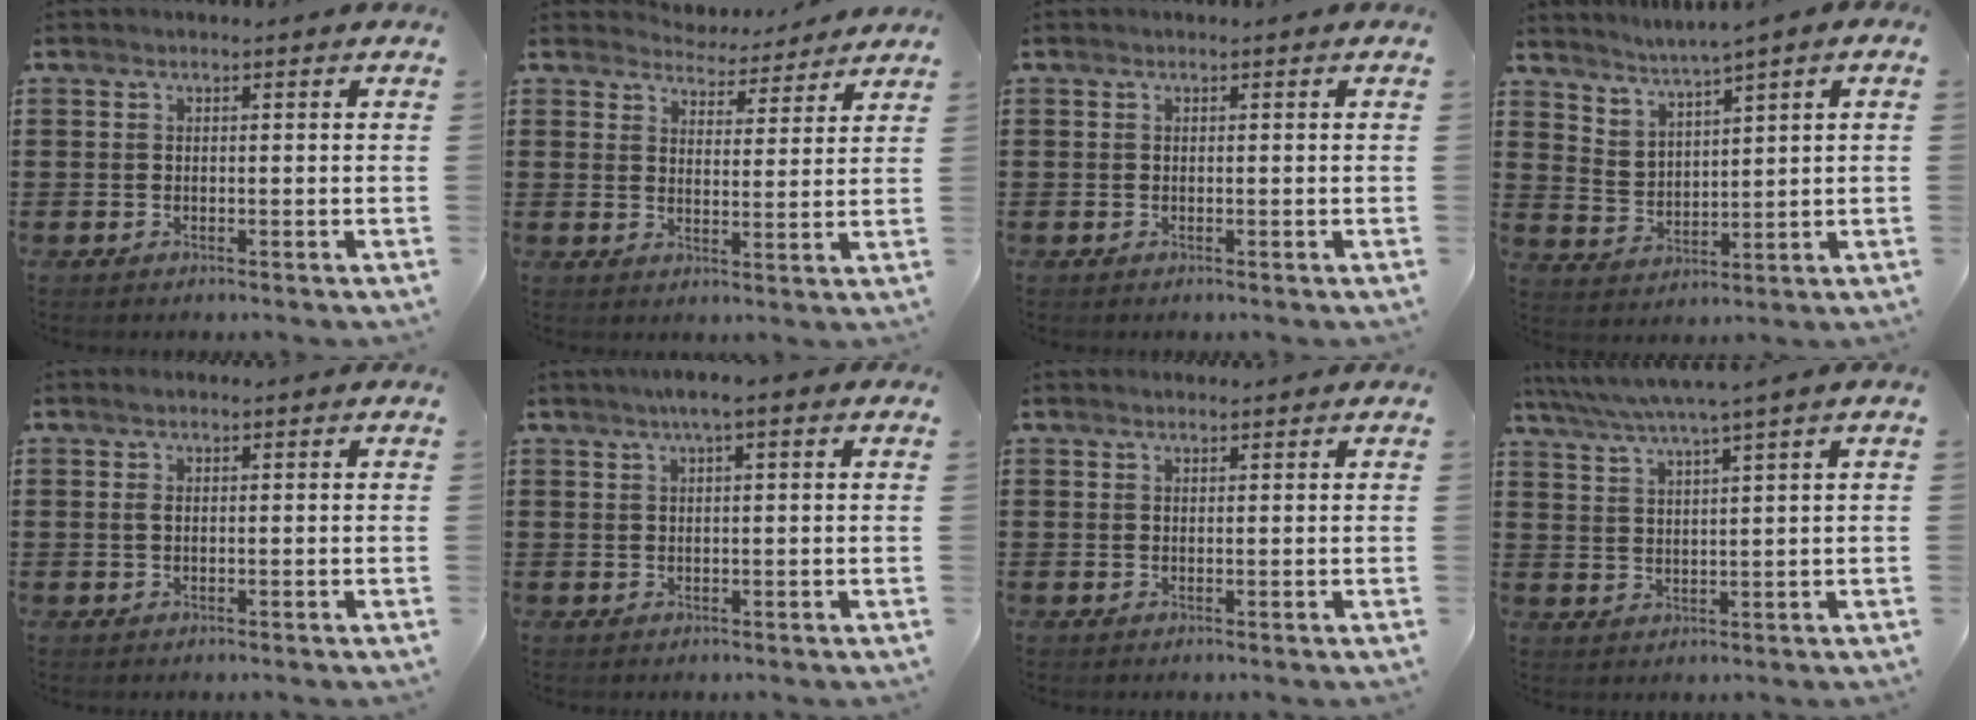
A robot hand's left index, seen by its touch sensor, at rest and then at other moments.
{"total": 4.5, "force": [4.5, 0.4, 0.1], "torque": [-0.016, -0.030, 0.078]}
{"total": 0.0}
{"total": 2.2, "force": [2.2, 0.2, 0.3], "torque": [-0.019, -0.014, 0.035]}
{"total": 1.2, "force": [0.3, 0.4, 1.0], "torque": [-0.022, 0.004, 0.004]}
{"total": 2.5, "force": [1.1, 0.3, 2.2], "torque": [-0.043, 0.003, 0.019]}
{"total": 0.7, "force": [0.7, 0.0, 0.3], "torque": [-0.006, 0.000, 0.014]}
{"total": 4.5, "force": [3.4, -0.9, 2.8], "torque": [-0.066, -0.018, 0.055]}